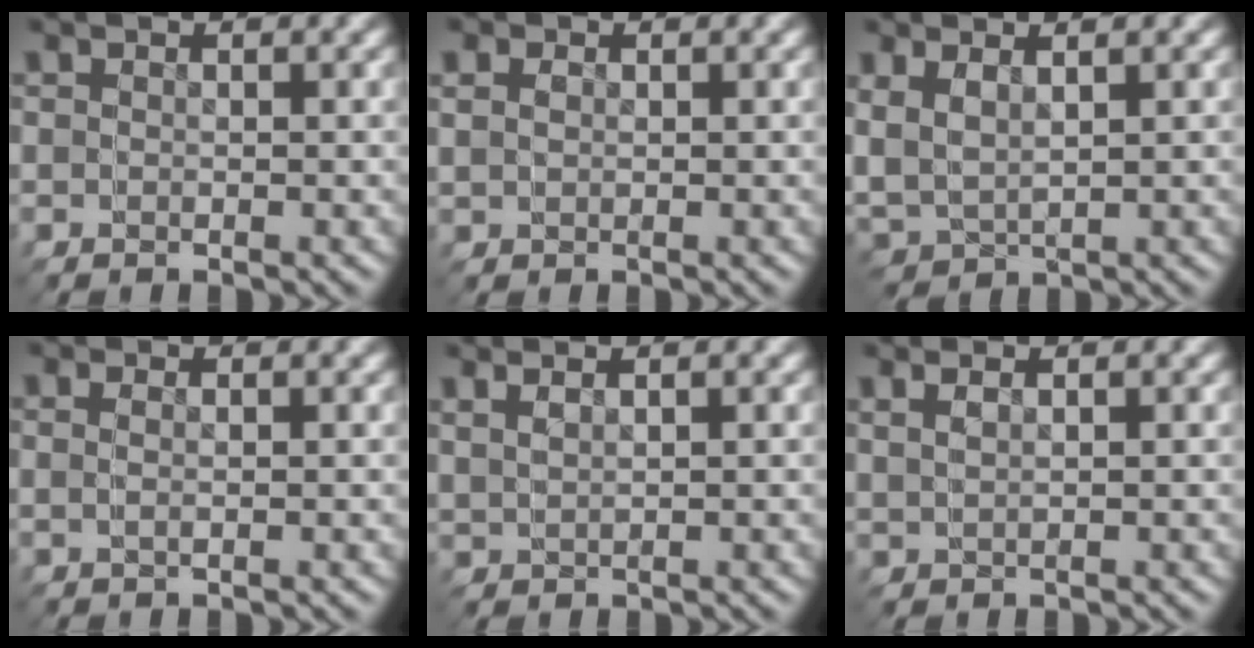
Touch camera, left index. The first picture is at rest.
{"total": 0.7, "force": [0.2, 0.7, 0.1], "torque": [0.006, -0.005, 0.005]}
{"total": 4.4, "force": [1.7, 3.6, 1.9], "torque": [-0.053, 0.003, 0.031]}
{"total": 1.9, "force": [-0.3, -1.9, -0.1], "torque": [0.006, 0.013, -0.008]}
{"total": 1.3, "force": [0.5, -1.2, 0.4], "torque": [0.006, 0.015, 0.008]}
{"total": 1.6, "force": [0.3, -1.5, 0.3], "torque": [0.009, 0.013, 0.005]}